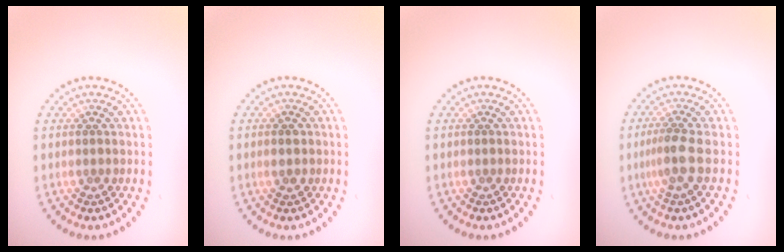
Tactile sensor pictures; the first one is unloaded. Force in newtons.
{"total": 1.4, "press": 1.4, "slide": 0.1}
{"total": 0.0}
{"total": 2.2, "press": 1.8, "slide": 1.4}